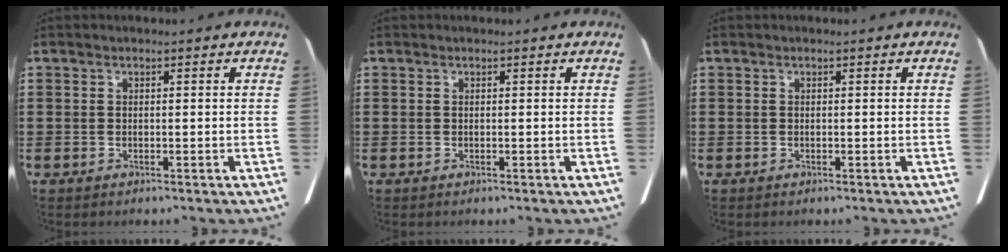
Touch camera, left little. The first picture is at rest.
{"total": 0.0}
{"total": 0.0}